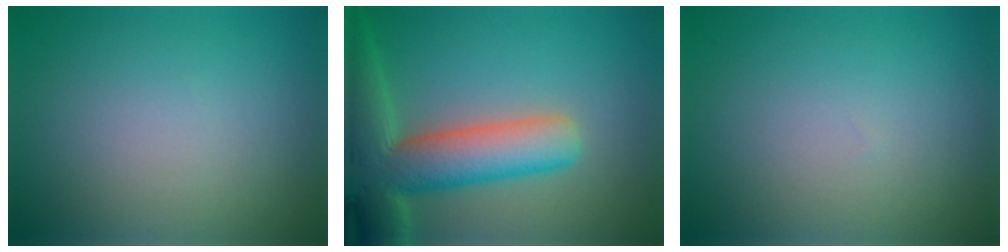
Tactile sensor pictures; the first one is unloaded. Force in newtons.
{"total": 10.8, "press": 10.8, "slide": 1.0}
{"total": 0.0}